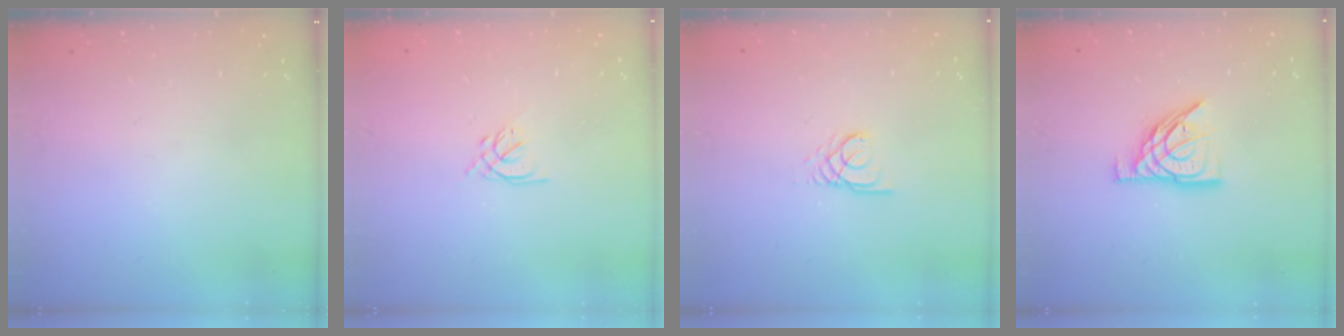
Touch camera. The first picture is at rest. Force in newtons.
{"total": 1.3, "press": 1.1, "slide": 0.6}
{"total": 2.4, "press": 2.4, "slide": 0.3}
{"total": 10.7, "press": 10.6, "slide": 1.2}